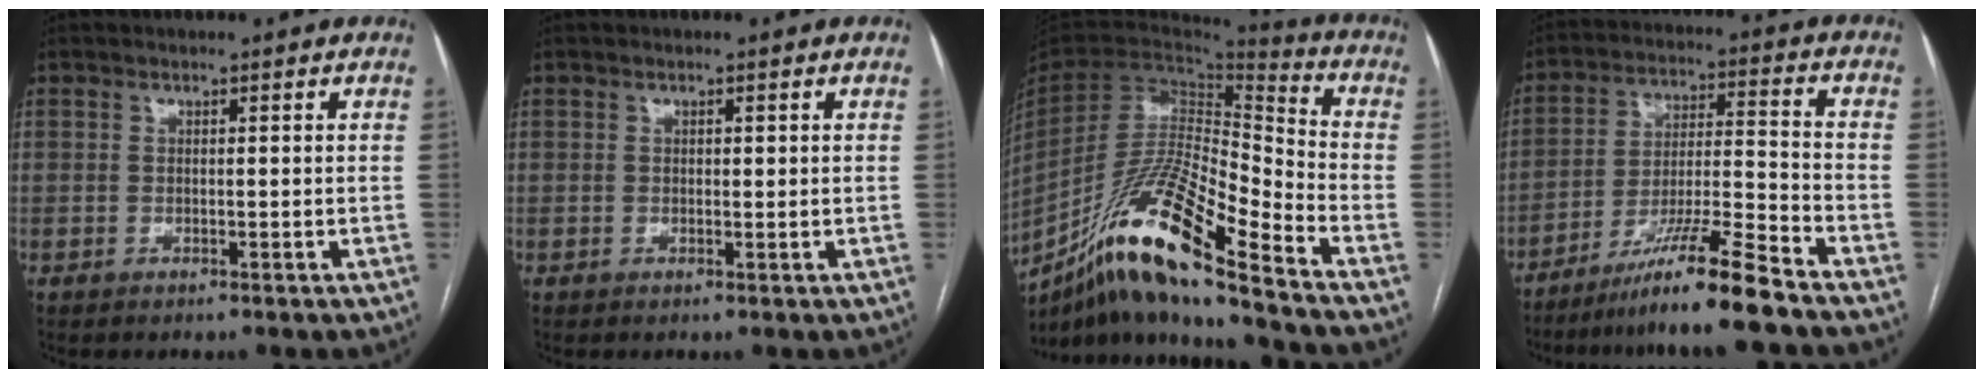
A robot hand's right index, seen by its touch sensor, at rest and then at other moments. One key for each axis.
{"total": 0.9, "fx": 0.3, "fy": 0.4, "fz": 0.8, "tx": -0.012, "ty": 0.000, "tz": 0.005}
{"total": 20.4, "fx": -14.1, "fy": 1.2, "fz": 14.7, "tx": -0.298, "ty": -0.026, "tz": -0.262}
{"total": 12.1, "fx": -9.4, "fy": -1.5, "fz": 7.4, "tx": -0.126, "ty": -0.014, "tz": -0.168}